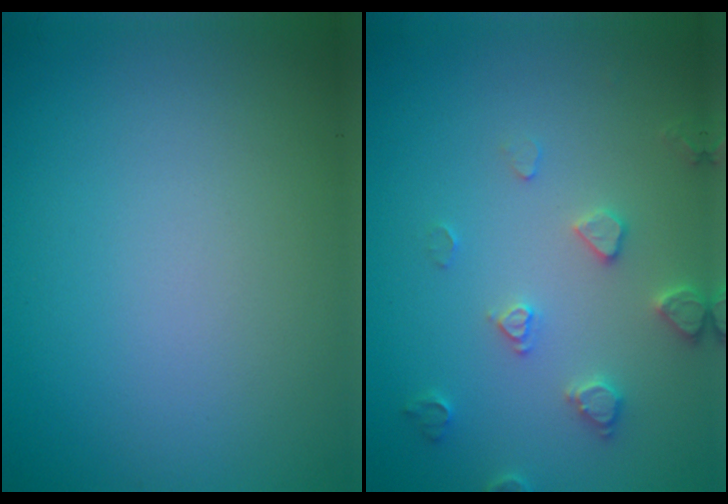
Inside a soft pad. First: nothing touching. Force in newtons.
{"total": 2.5, "press": 2.4, "slide": 0.5}